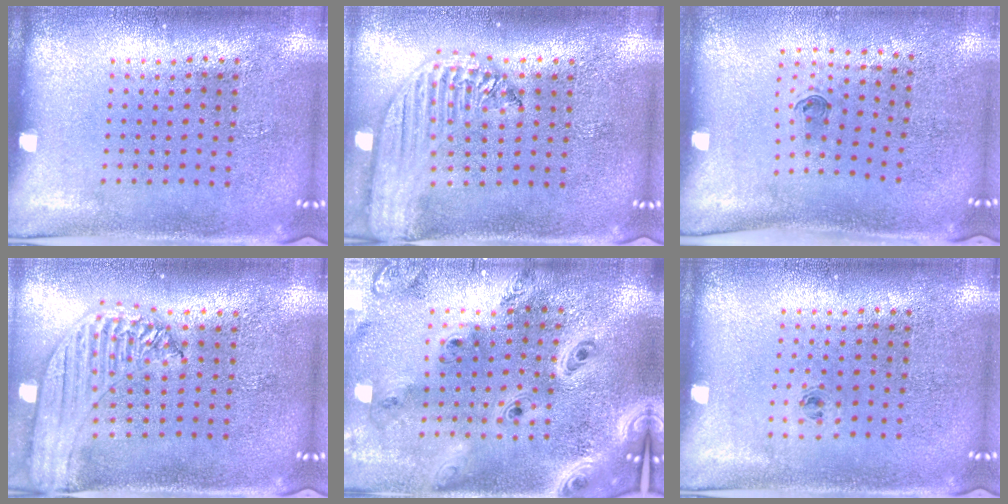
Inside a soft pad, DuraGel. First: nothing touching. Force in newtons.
{"total": 2.6, "press": 2.1, "slide": 1.4}
{"total": 0.6, "press": 0.3, "slide": 0.5}
{"total": 1.7, "press": 1.7, "slide": 0.5}
{"total": 4.1, "press": 3.1, "slide": 2.7}
{"total": 0.5, "press": 0.3, "slide": 0.4}